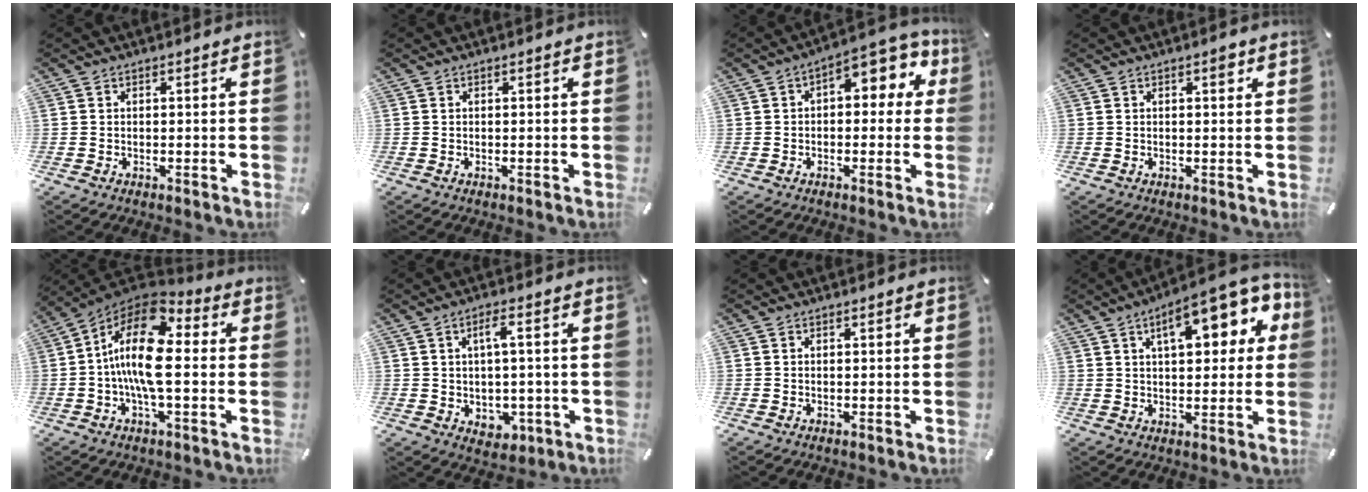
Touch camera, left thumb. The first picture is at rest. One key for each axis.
{"total": 0.0}
{"total": 7.7, "fx": 2.4, "fy": 4.3, "fz": 5.9, "tx": -0.079, "ty": -0.018, "tz": 0.033}
{"total": 1.6, "fx": 0.7, "fy": 0.6, "fz": 1.3, "tx": -0.012, "ty": -0.003, "tz": 0.008}
{"total": 16.9, "fx": 0.0, "fy": 7.1, "fz": 15.3, "tx": -0.308, "ty": -0.016, "tz": 0.000}
{"total": 5.5, "fx": 0.5, "fy": 3.4, "fz": 4.3, "tx": -0.067, "ty": 0.002, "tz": 0.005}
{"total": 0.0}
{"total": 14.8, "fx": 6.1, "fy": 6.7, "fz": 11.7, "tx": -0.156, "ty": -0.016, "tz": 0.096}